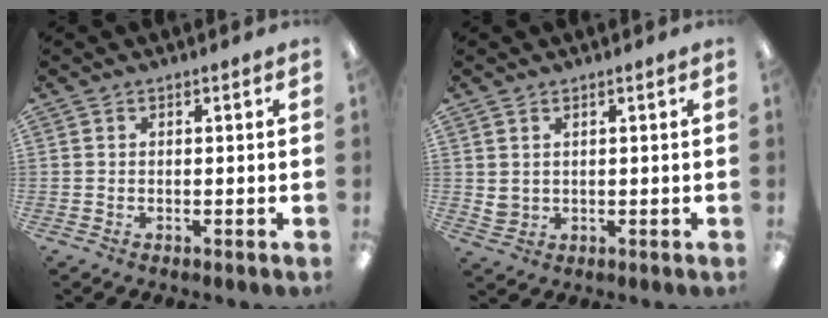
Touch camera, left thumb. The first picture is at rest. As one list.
[{"total": 2.6, "force": [1.3, 2.1, 0.7], "torque": [-0.008, -0.002, 0.024]}]